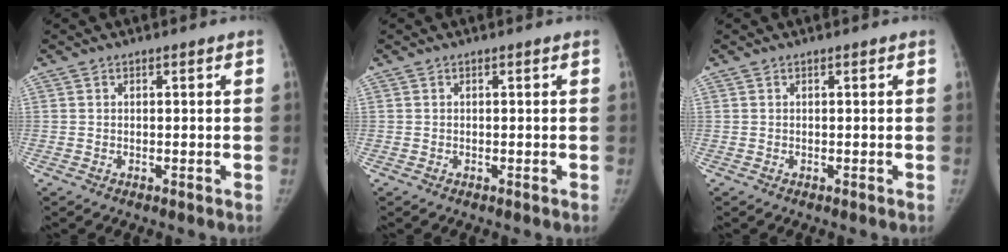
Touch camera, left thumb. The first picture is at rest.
{"total": 0.0}
{"total": 0.0}